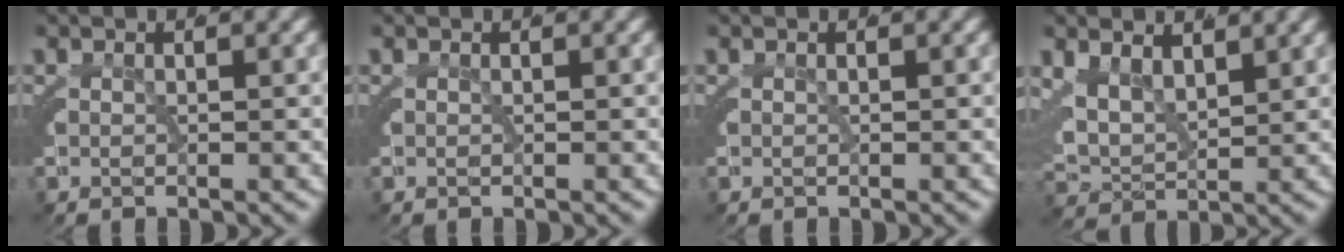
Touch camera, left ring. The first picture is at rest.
{"total": 0.0}
{"total": 0.0}
{"total": 5.9, "force": [2.0, 4.5, 3.2], "torque": [-0.091, -0.019, 0.039]}